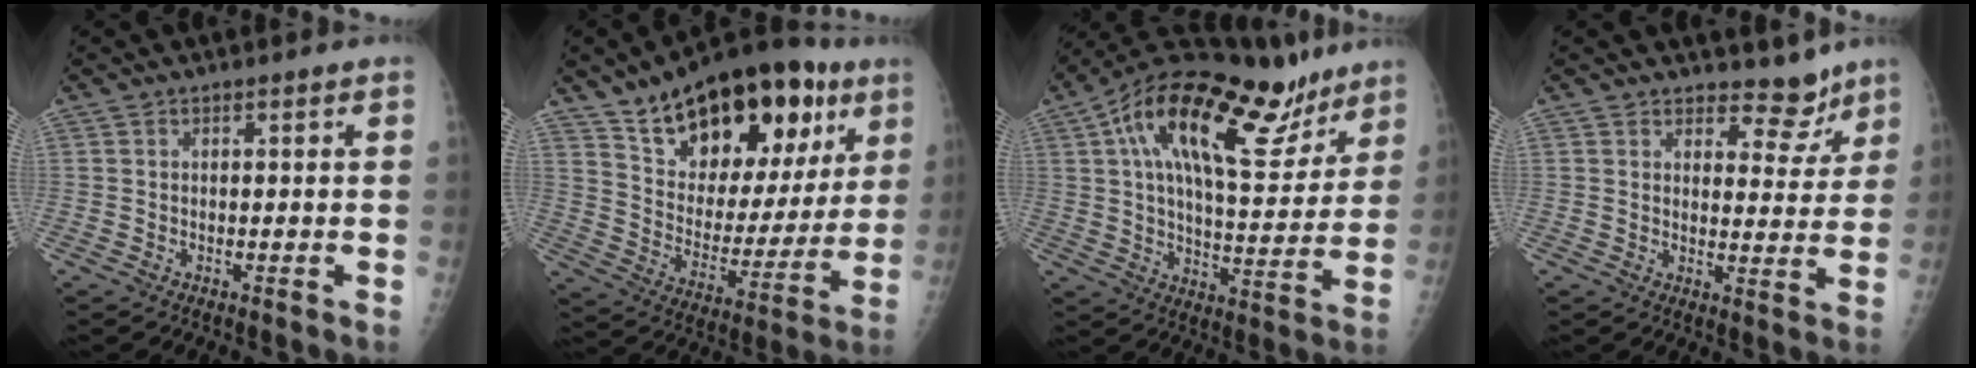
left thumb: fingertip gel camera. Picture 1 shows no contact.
{"total": 28.0, "force": [15.8, 13.5, 18.8], "torque": [-0.247, -0.033, 0.251]}
{"total": 25.9, "force": [15.1, 10.1, 18.5], "torque": [-0.260, -0.021, 0.241]}
{"total": 6.2, "force": [5.3, 3.0, 1.0], "torque": [0.017, -0.044, 0.072]}